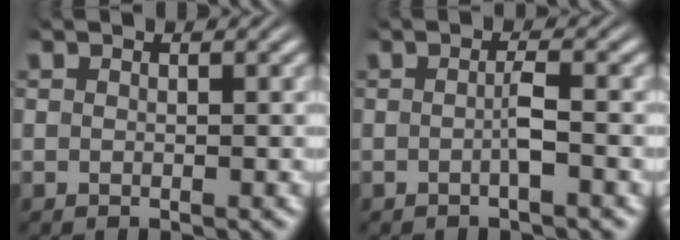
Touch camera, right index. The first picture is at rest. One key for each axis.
{"total": 1.4, "fx": -0.7, "fy": -0.2, "fz": 1.3, "tx": -0.018, "ty": 0.003, "tz": -0.016}